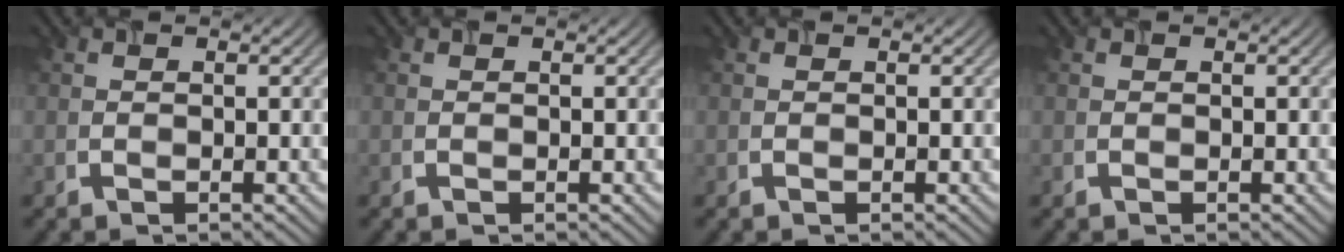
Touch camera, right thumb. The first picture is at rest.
{"total": 0.0}
{"total": 0.0}
{"total": 0.0}